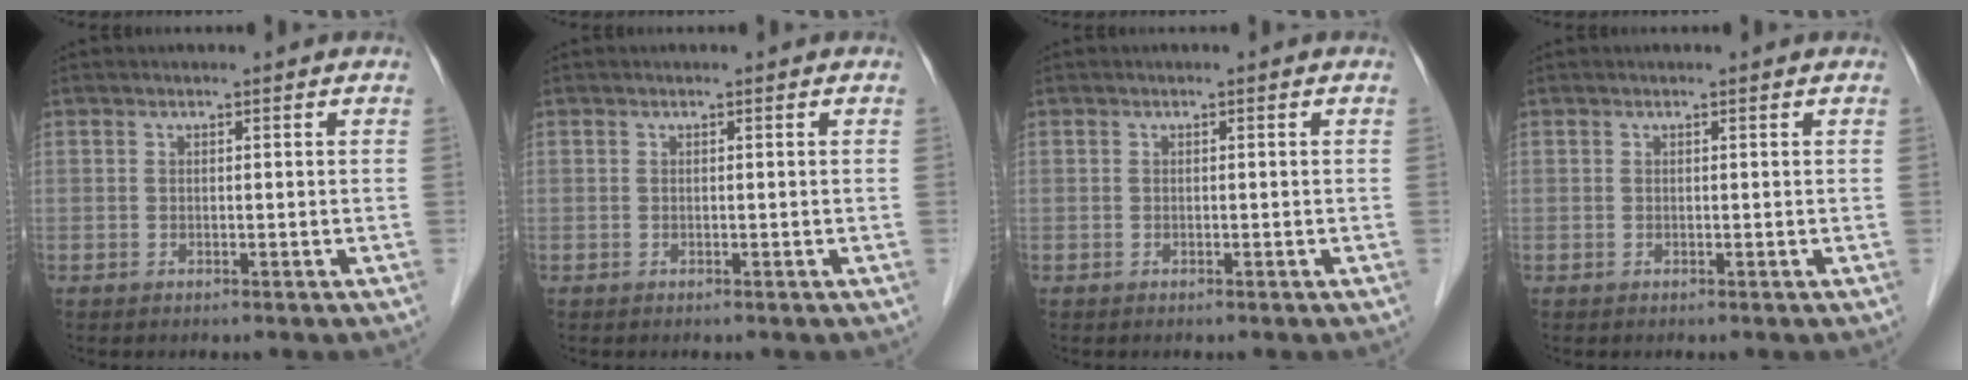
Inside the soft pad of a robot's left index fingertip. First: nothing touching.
{"total": 0.0}
{"total": 0.0}
{"total": 0.5, "force": [0.5, 0.1, 0.1], "torque": [-0.004, 0.003, 0.005]}